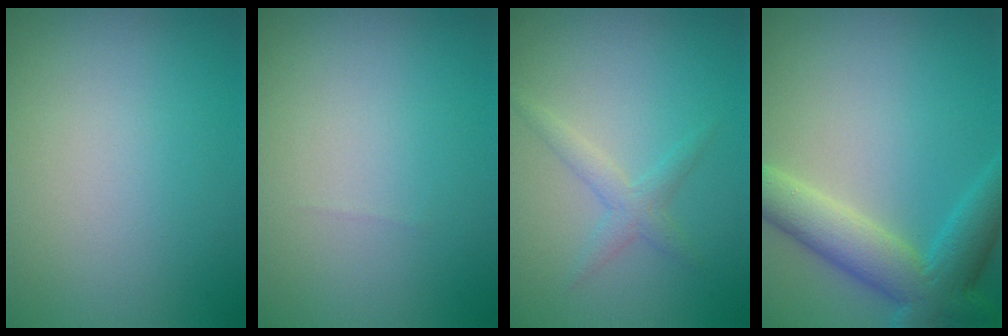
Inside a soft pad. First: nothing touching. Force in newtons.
{"total": 0.0}
{"total": 1.7, "press": 1.7, "slide": 0.0}
{"total": 6.6, "press": 6.6, "slide": 0.4}